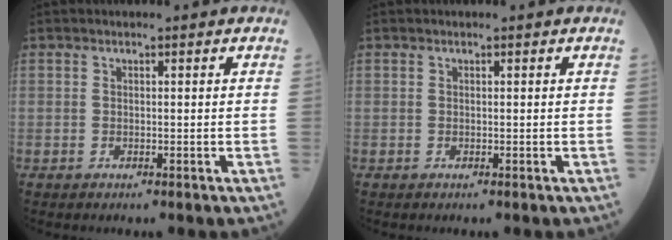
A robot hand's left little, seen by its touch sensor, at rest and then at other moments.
{"total": 0.0}